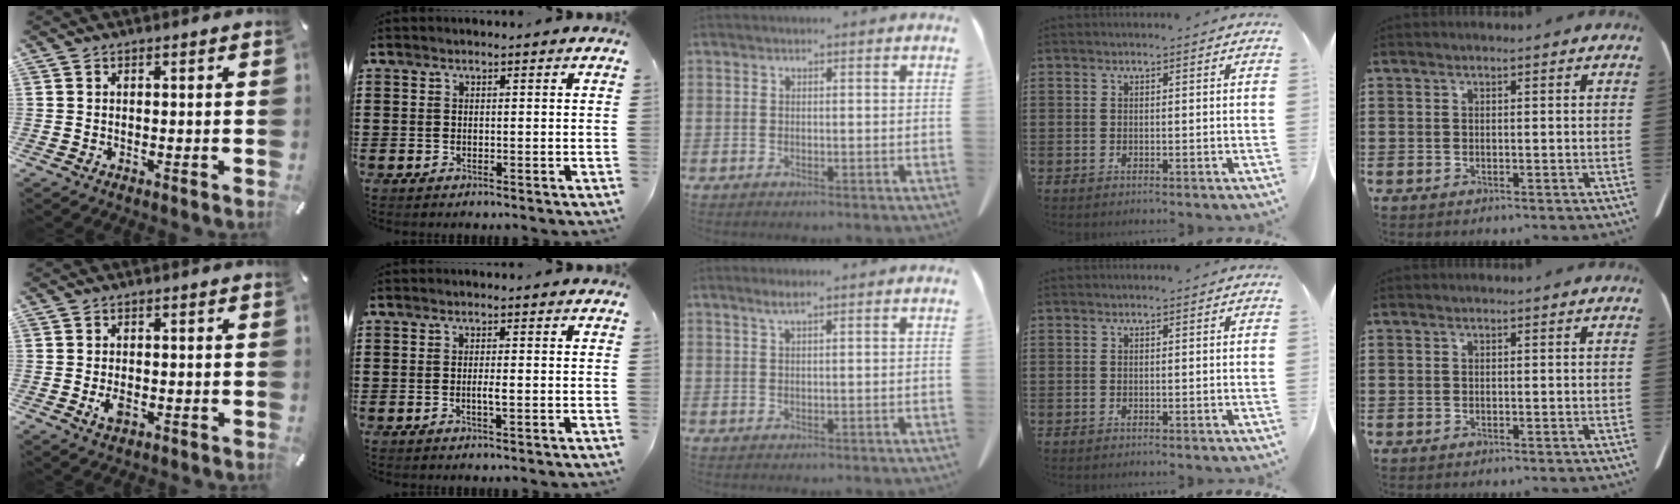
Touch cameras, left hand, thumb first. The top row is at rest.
{"thumb": {"total": 2.8, "force": [-0.7, 1.6, 2.2], "torque": [-0.052, -0.004, -0.015]}, "index": {"total": 1.7, "force": [-0.3, 0.1, 1.6], "torque": [-0.029, -0.002, -0.007]}, "middle": {"total": 1.6, "force": [1.1, 0.1, 1.2], "torque": [-0.025, 0.000, 0.020]}}